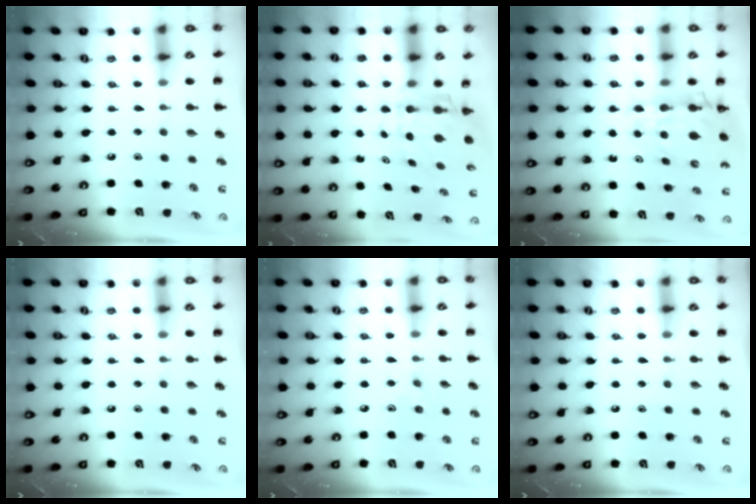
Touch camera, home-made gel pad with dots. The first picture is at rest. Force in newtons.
{"total": 6.1, "press": 5.8, "slide": 1.8}
{"total": 12.1, "press": 11.7, "slide": 3.3}
{"total": 0.0}
{"total": 2.5, "press": 2.3, "slide": 1.0}
{"total": 0.0}